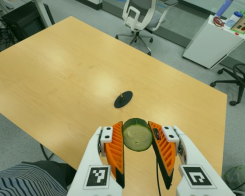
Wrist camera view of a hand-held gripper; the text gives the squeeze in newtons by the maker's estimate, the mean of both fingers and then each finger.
{"total": 10.6, "left": 10.4, "right": 10.8}